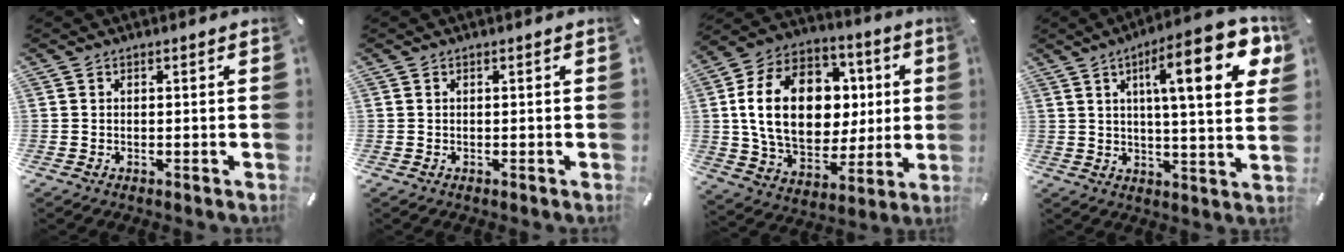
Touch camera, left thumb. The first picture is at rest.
{"total": 0.0}
{"total": 23.1, "force": [2.8, 16.7, 15.8], "torque": [-0.306, 0.005, 0.057]}
{"total": 19.5, "force": [7.7, 5.1, 17.2], "torque": [-0.248, -0.029, 0.105]}